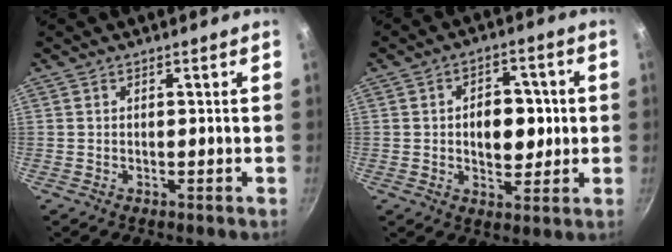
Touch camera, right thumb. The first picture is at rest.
{"total": 9.6, "force": [0.3, 6.3, 7.2], "torque": [-0.062, 0.006, 0.006]}